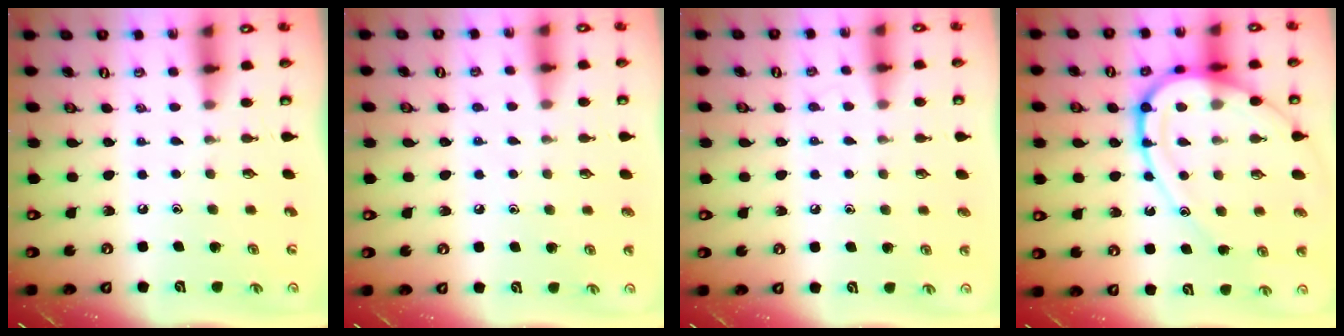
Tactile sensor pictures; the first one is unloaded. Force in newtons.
{"total": 3.9, "press": 3.8, "slide": 0.4}
{"total": 4.3, "press": 4.3, "slide": 0.4}
{"total": 17.7, "press": 17.6, "slide": 1.8}